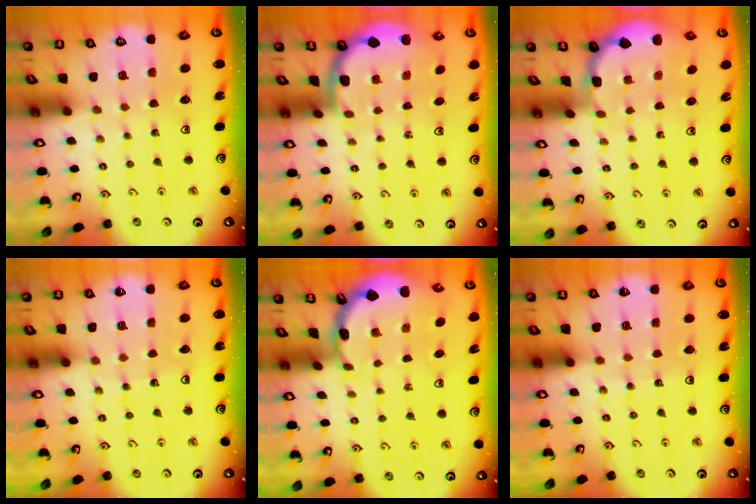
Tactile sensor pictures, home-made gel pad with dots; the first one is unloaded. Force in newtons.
{"total": 1.9, "press": 1.9, "slide": 0.0}
{"total": 0.9, "press": 0.8, "slide": 0.2}
{"total": 3.3, "press": 3.3, "slide": 0.3}
{"total": 1.6, "press": 1.6, "slide": 0.2}
{"total": 4.8, "press": 4.7, "slide": 0.5}